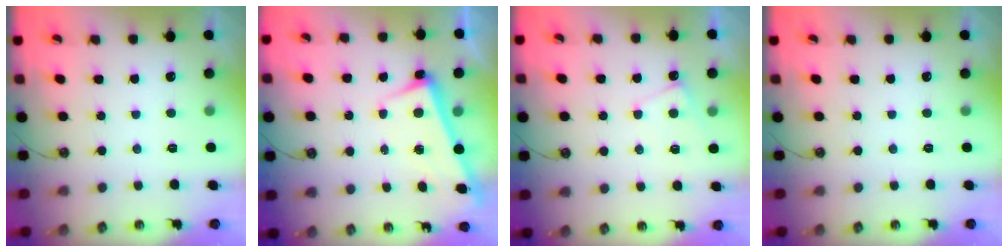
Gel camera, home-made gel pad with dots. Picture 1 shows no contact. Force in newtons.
{"total": 2.6, "press": 2.5, "slide": 0.7}
{"total": 1.7, "press": 1.7, "slide": 0.4}
{"total": 0.0}